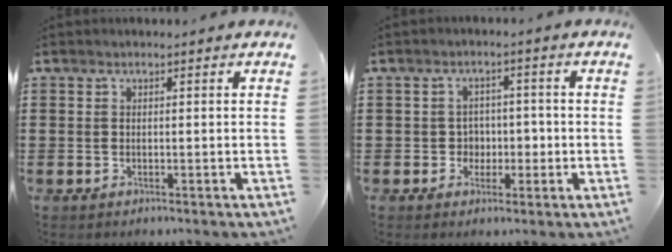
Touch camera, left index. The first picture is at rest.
{"total": 3.2, "force": [-0.5, 3.0, 1.1], "torque": [-0.026, 0.003, -0.016]}